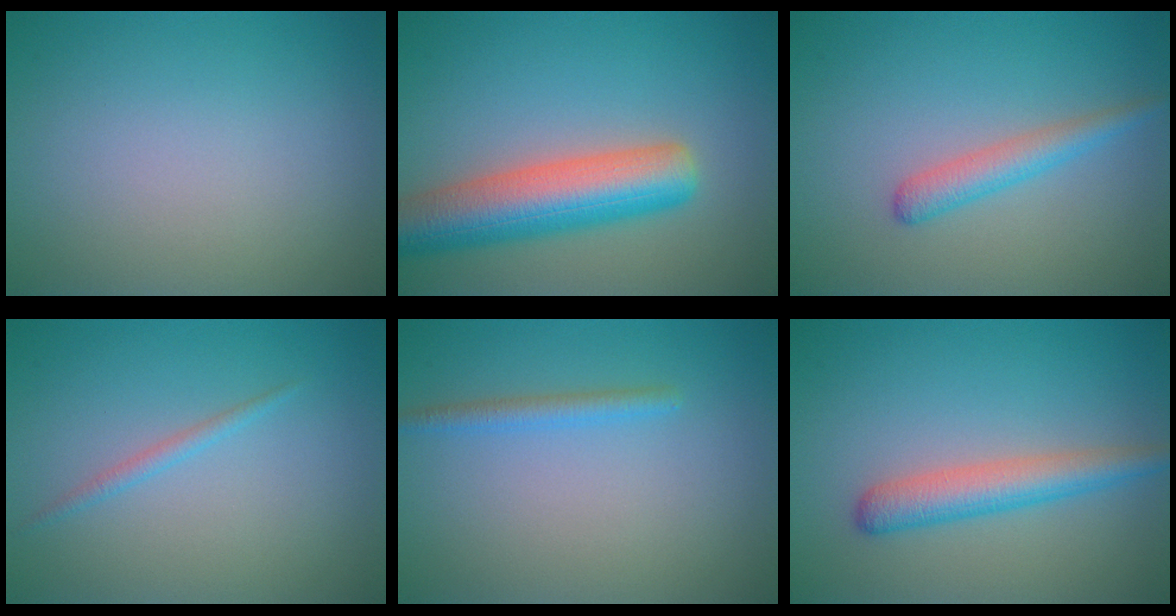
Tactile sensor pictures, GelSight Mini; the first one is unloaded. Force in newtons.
{"total": 7.9, "press": 7.9, "slide": 0.4}
{"total": 2.4, "press": 2.3, "slide": 0.1}
{"total": 1.0, "press": 1.0, "slide": 0.1}
{"total": 1.6, "press": 1.6, "slide": 0.0}
{"total": 3.6, "press": 3.6, "slide": 0.2}